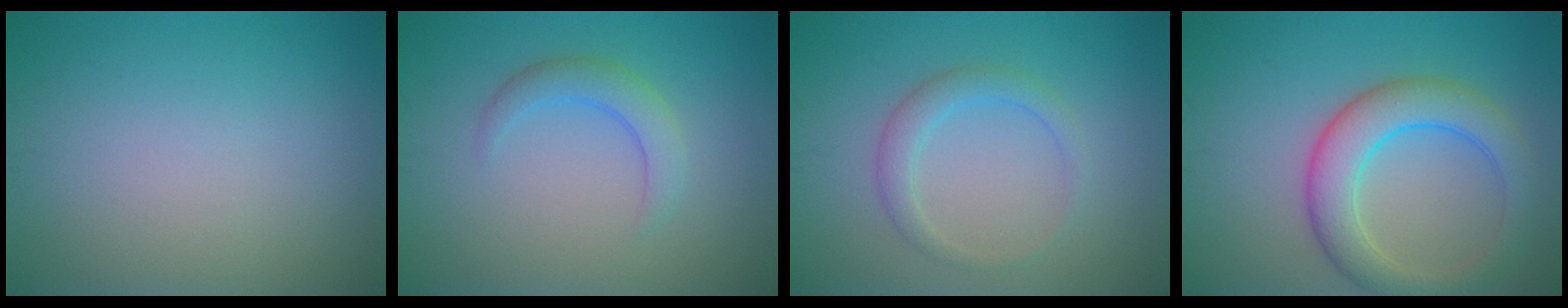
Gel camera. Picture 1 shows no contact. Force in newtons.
{"total": 2.4, "press": 2.4, "slide": 0.0}
{"total": 2.3, "press": 2.3, "slide": 0.2}
{"total": 5.9, "press": 5.8, "slide": 0.3}